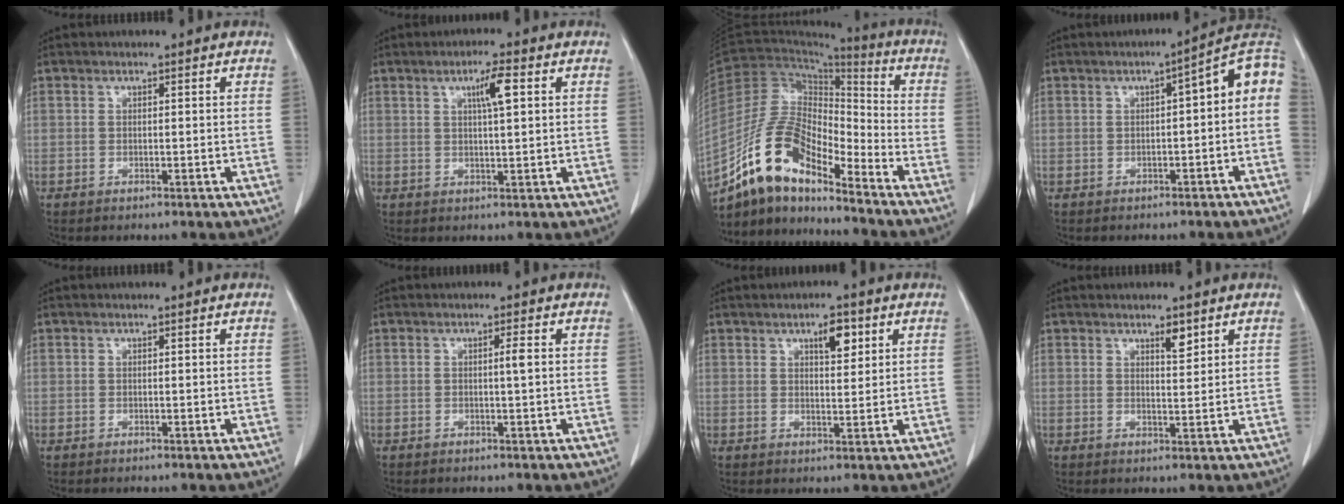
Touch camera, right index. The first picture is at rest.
{"total": 4.3, "force": [1.5, 0.3, 4.0], "torque": [-0.069, 0.002, 0.025]}
{"total": 13.3, "force": [-10.7, 4.2, 6.7], "torque": [-0.131, 0.032, -0.198]}
{"total": 8.4, "force": [-0.2, 2.0, 8.2], "torque": [-0.105, 0.033, -0.008]}
{"total": 0.0}
{"total": 1.4, "force": [0.1, -0.2, 1.4], "torque": [-0.024, 0.001, 0.001]}
{"total": 4.2, "force": [2.2, 1.4, 3.3], "torque": [-0.054, 0.000, 0.035]}
{"total": 2.4, "force": [1.7, 0.6, 1.6], "torque": [-0.029, -0.005, 0.028]}